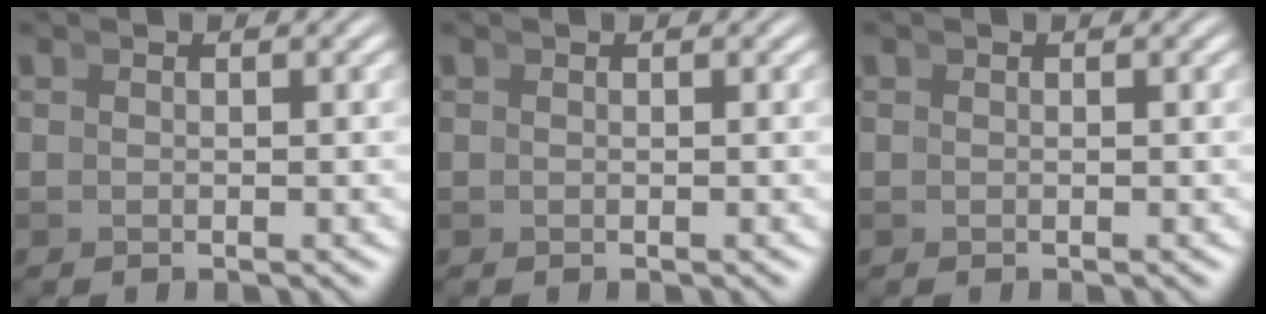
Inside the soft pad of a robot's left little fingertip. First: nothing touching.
{"total": 0.0}
{"total": 0.0}